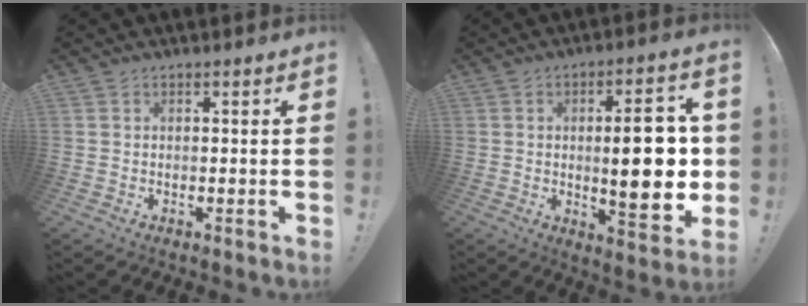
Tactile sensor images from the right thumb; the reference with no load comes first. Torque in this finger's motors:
{"motor_torque": [0.25, 0.38, 1.14, 0.18, 0.07]}